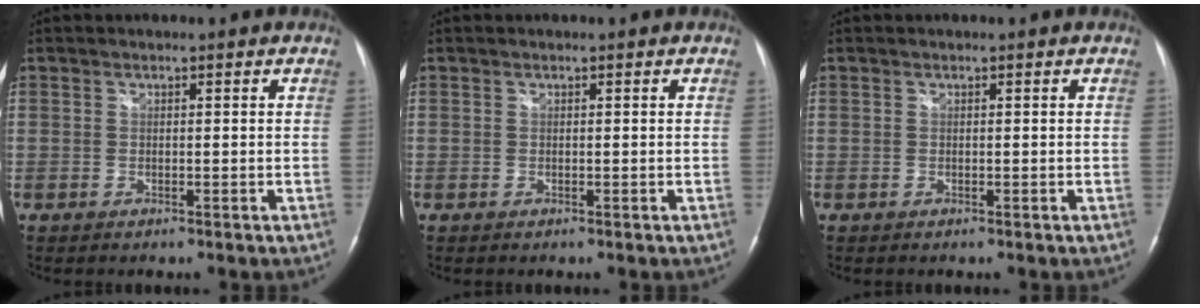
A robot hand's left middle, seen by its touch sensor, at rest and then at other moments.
{"total": 0.0}
{"total": 0.0}